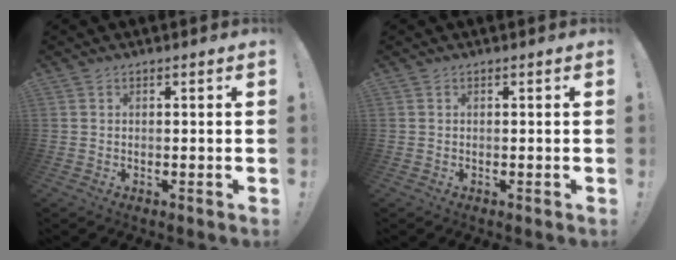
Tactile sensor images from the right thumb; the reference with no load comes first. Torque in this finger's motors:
{"motor_torque": [0.00, 0.00, 0.00, 0.00, 0.00]}